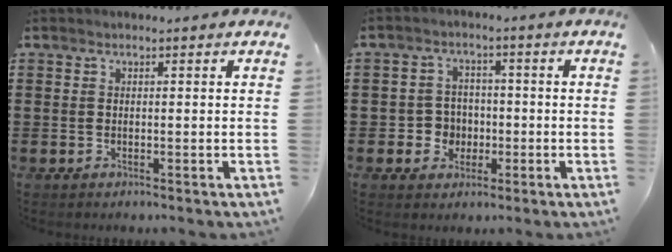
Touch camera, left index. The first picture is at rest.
{"total": 4.0, "force": [-1.0, 3.7, 1.1], "torque": [-0.033, 0.006, -0.022]}